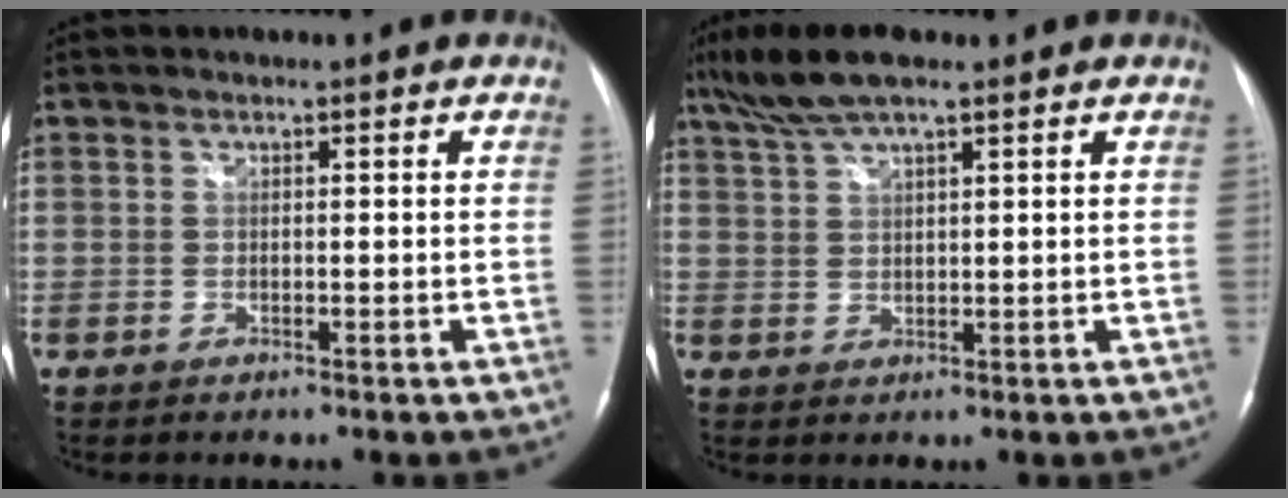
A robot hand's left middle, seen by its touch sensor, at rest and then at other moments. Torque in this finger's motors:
{"motor_torque": [0.62, -0.50, 0.04, 0.05]}